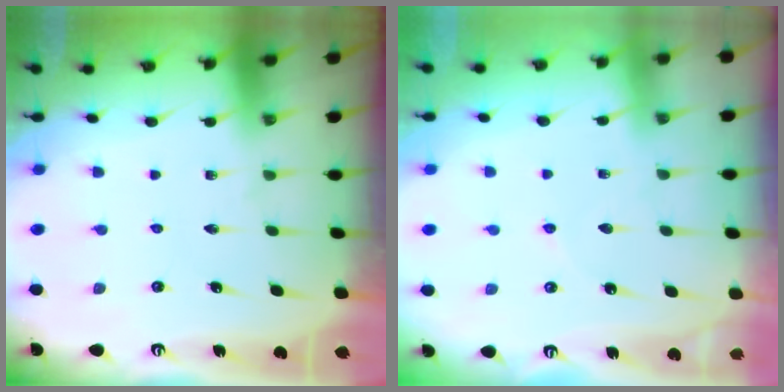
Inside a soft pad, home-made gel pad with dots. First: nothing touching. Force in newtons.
{"total": 2.0, "press": 2.0, "slide": 0.2}